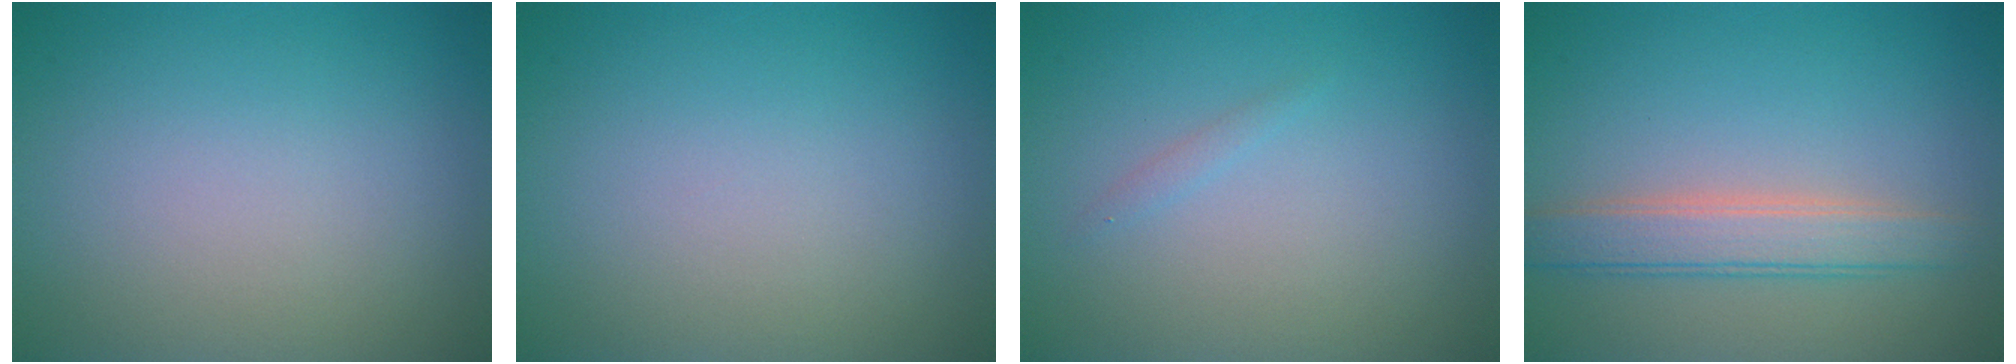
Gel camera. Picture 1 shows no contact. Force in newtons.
{"total": 0.0}
{"total": 1.1, "press": 1.1, "slide": 0.2}
{"total": 3.5, "press": 3.5, "slide": 0.2}